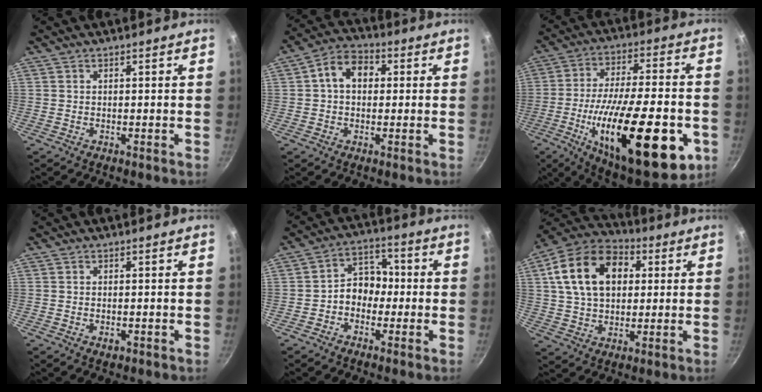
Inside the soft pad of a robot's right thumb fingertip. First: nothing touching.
{"total": 8.1, "force": [1.3, 5.9, 5.3], "torque": [-0.064, 0.020, 0.007]}
{"total": 30.8, "force": [-9.4, 11.2, 27.1], "torque": [-0.397, 0.012, -0.138]}
{"total": 1.4, "force": [-0.5, 0.9, 1.0], "torque": [-0.015, 0.000, -0.007]}
{"total": 7.2, "force": [-1.3, 5.8, 4.2], "torque": [-0.020, 0.031, -0.035]}
{"total": 18.2, "force": [4.5, 12.6, 12.4], "torque": [-0.196, 0.017, 0.065]}